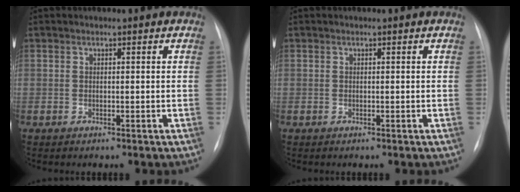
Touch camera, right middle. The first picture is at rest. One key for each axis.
{"total": 0.0}